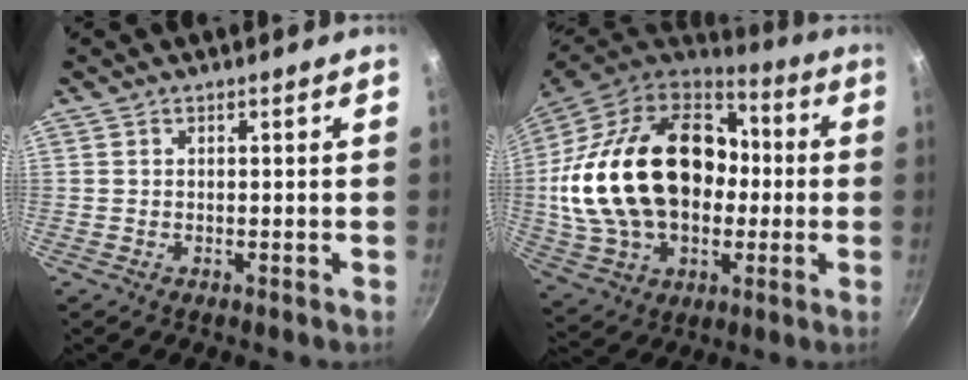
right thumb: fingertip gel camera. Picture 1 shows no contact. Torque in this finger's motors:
{"motor_torque": [-0.93, 3.03, 2.49, -0.31, 0.58]}